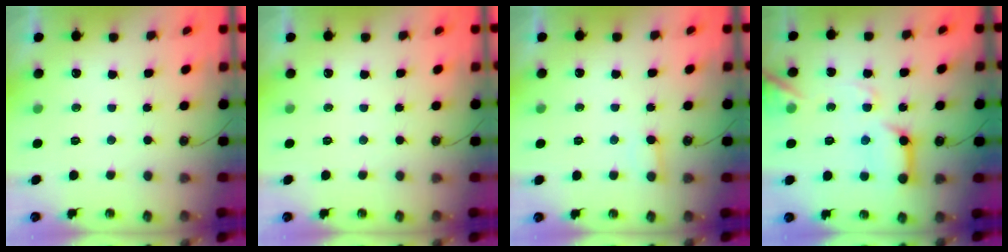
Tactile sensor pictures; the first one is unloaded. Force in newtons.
{"total": 0.0}
{"total": 3.9, "press": 3.9, "slide": 0.4}
{"total": 14.3, "press": 14.1, "slide": 1.8}